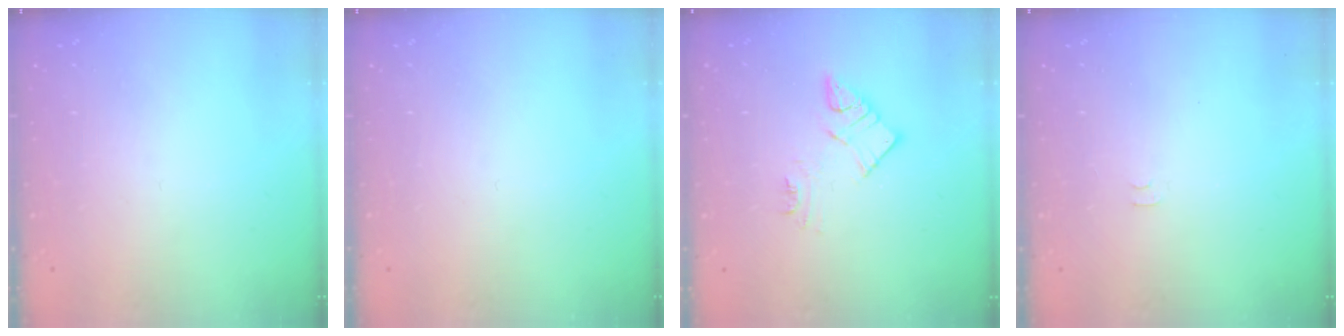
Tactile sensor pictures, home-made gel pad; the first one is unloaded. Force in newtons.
{"total": 0.0}
{"total": 9.7, "press": 9.6, "slide": 0.6}
{"total": 3.6, "press": 3.6, "slide": 0.4}